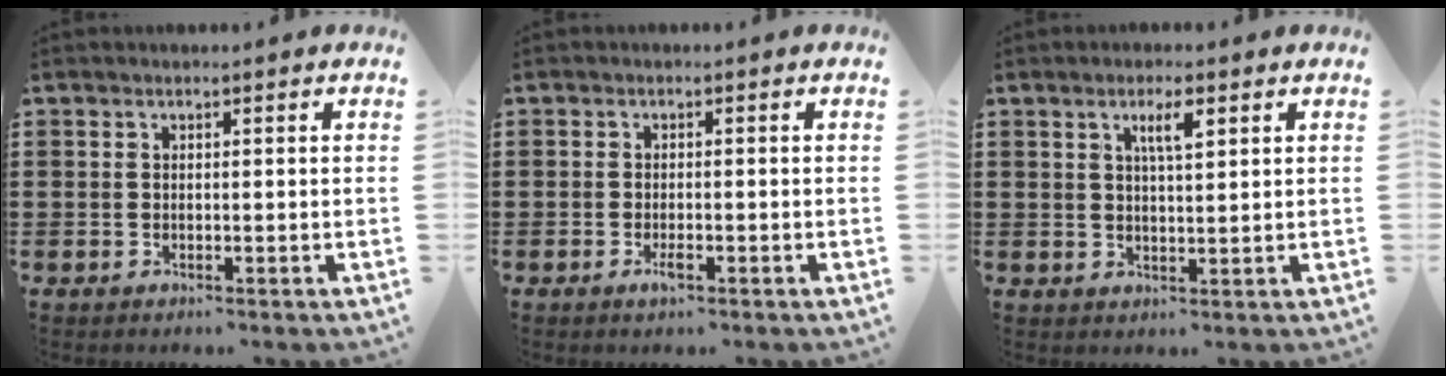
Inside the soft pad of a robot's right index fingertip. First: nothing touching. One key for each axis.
{"total": 1.5, "fx": -0.8, "fy": 0.4, "fz": 1.2, "tx": -0.022, "ty": 0.000, "tz": -0.014}
{"total": 3.6, "fx": 1.6, "fy": 0.8, "fz": 3.1, "tx": -0.057, "ty": 0.003, "tz": 0.023}